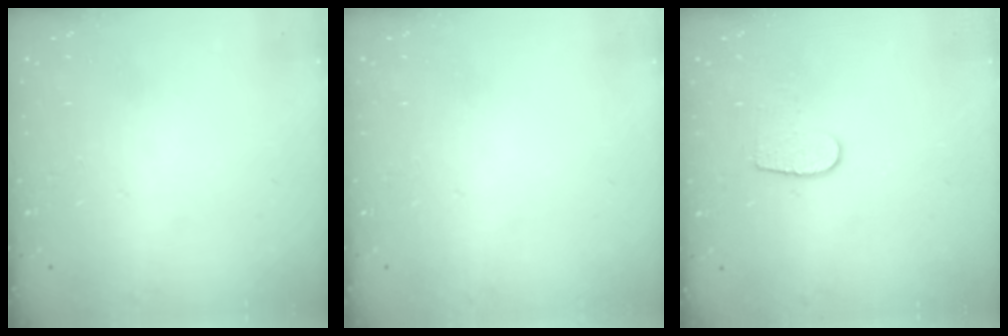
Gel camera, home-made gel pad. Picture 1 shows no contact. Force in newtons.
{"total": 0.0}
{"total": 6.3, "press": 6.3, "slide": 0.4}